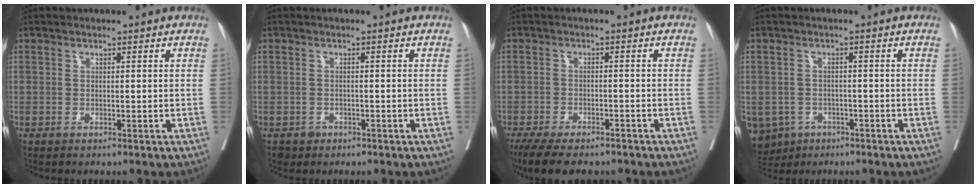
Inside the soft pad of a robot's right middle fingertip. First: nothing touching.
{"total": 1.7, "force": [-1.1, 1.4, 0.1], "torque": [-0.002, 0.003, -0.017]}
{"total": 11.2, "force": [-9.1, 3.4, 5.6], "torque": [-0.085, -0.009, -0.134]}
{"total": 8.9, "force": [-5.0, 7.0, 2.2], "torque": [-0.065, -0.005, -0.069]}